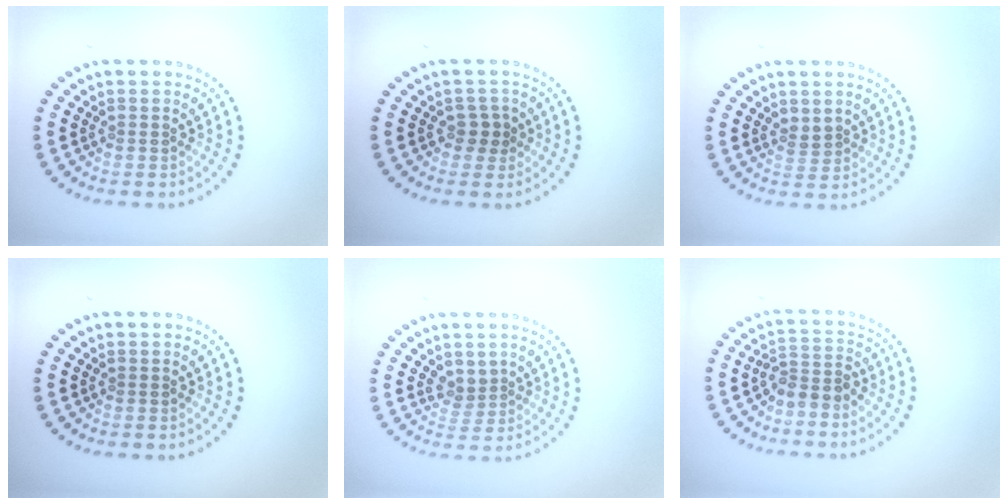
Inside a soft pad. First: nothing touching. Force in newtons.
{"total": 1.5, "press": 1.3, "slide": 0.6}
{"total": 1.2, "press": 1.0, "slide": 0.7}
{"total": 0.0}
{"total": 1.7, "press": 1.1, "slide": 1.2}
{"total": 2.3, "press": 1.8, "slide": 1.5}